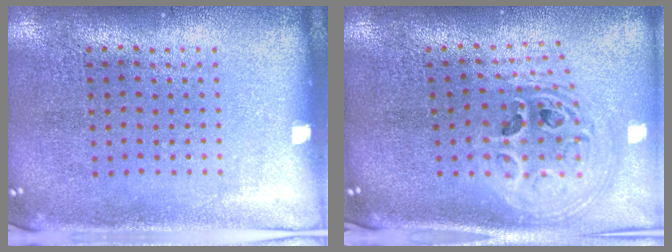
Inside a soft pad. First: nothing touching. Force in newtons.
{"total": 2.6, "press": 1.9, "slide": 1.8}